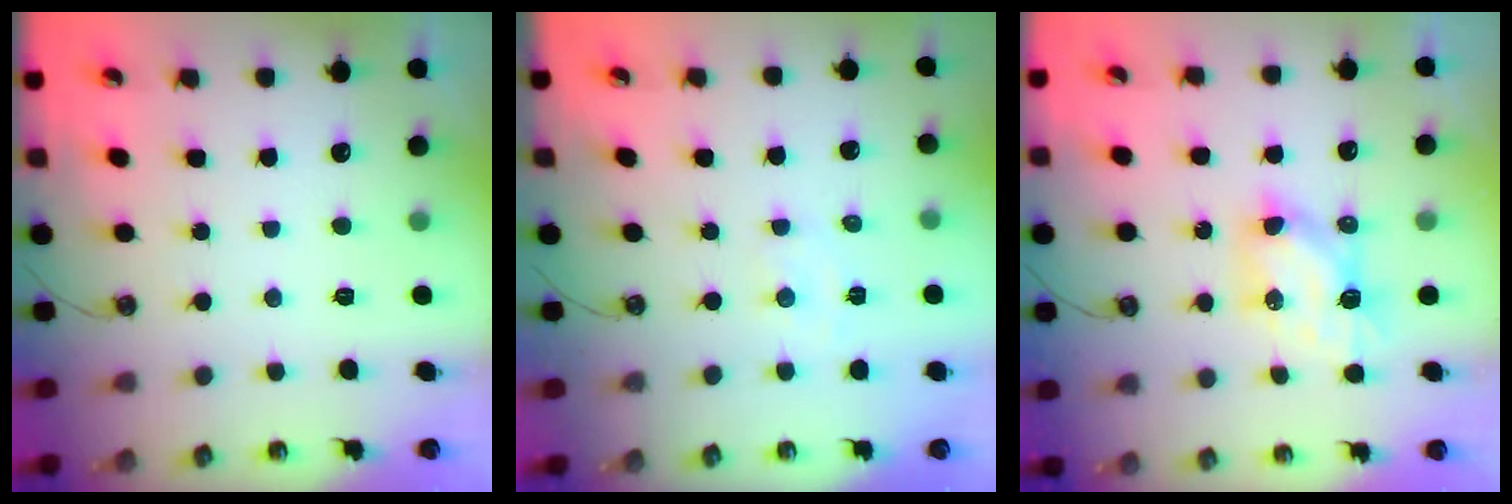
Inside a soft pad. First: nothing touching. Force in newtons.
{"total": 4.4, "press": 4.3, "slide": 0.5}
{"total": 6.3, "press": 6.3, "slide": 0.3}